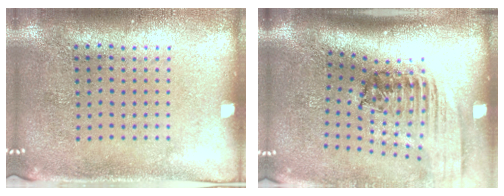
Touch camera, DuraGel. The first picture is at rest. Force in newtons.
{"total": 2.6, "press": 1.7, "slide": 1.9}